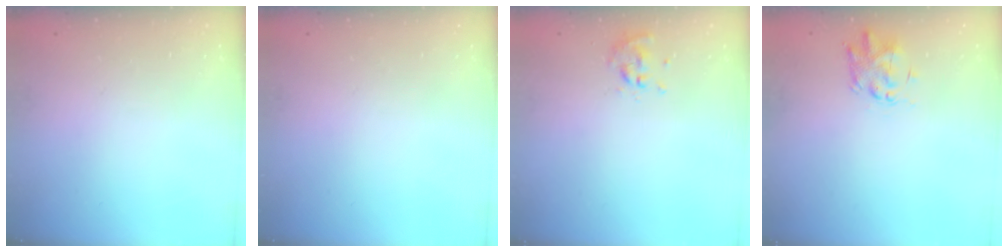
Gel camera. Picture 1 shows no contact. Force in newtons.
{"total": 0.0}
{"total": 0.0}
{"total": 2.4, "press": 2.4, "slide": 0.1}